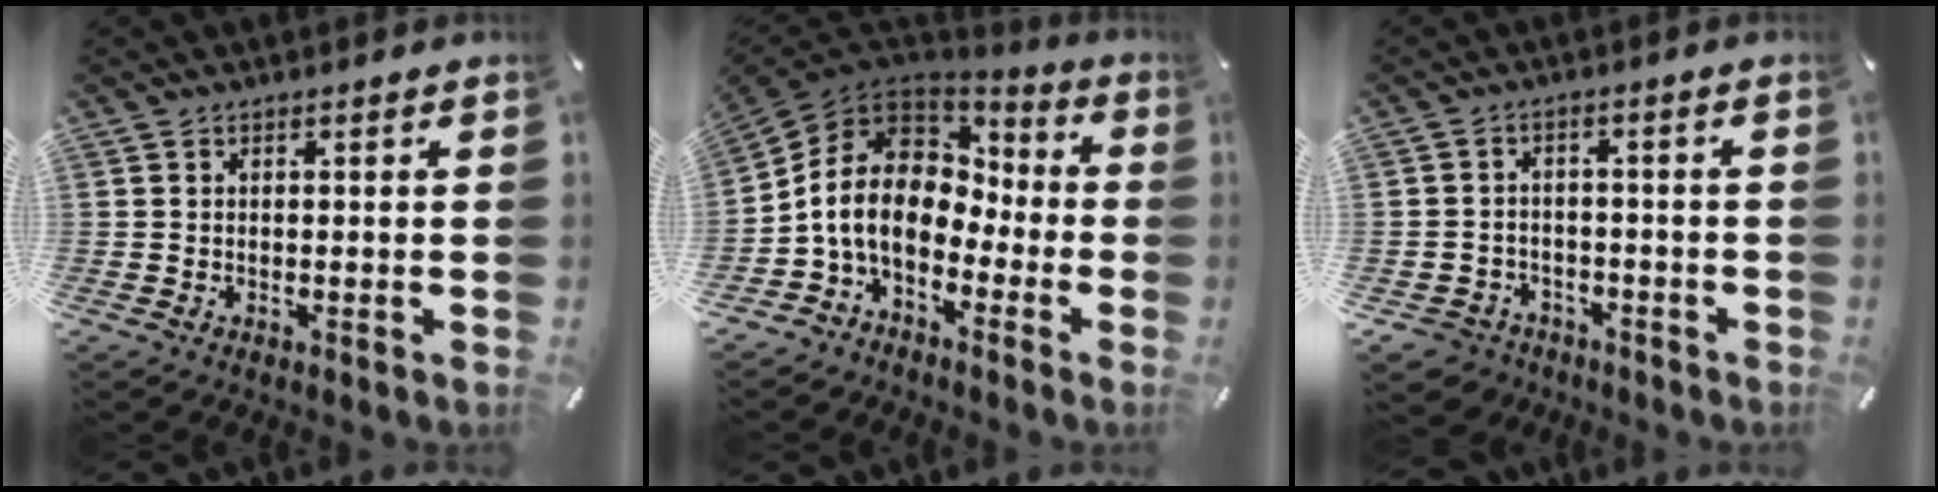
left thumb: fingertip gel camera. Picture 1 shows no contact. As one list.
[{"total": 11.3, "force": [-2.0, 9.1, 6.5], "torque": [-0.161, 0.008, -0.042]}, {"total": 4.6, "force": [-2.8, 3.5, 0.9], "torque": [-0.036, 0.008, -0.058]}]